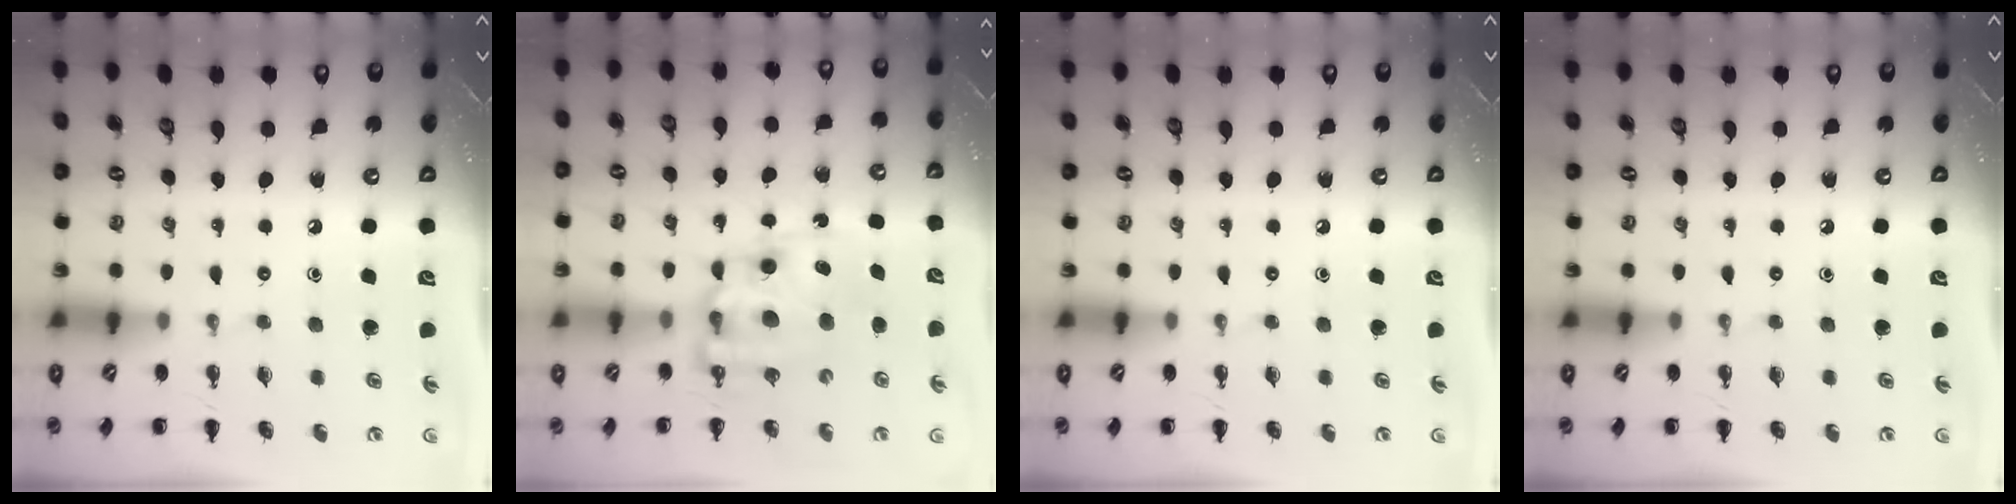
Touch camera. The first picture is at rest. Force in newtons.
{"total": 11.0, "press": 10.7, "slide": 2.5}
{"total": 0.0}
{"total": 0.0}